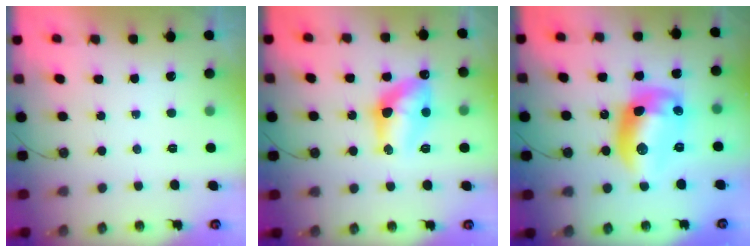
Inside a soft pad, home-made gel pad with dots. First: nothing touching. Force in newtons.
{"total": 15.0, "press": 14.9, "slide": 0.9}
{"total": 14.7, "press": 14.6, "slide": 1.1}